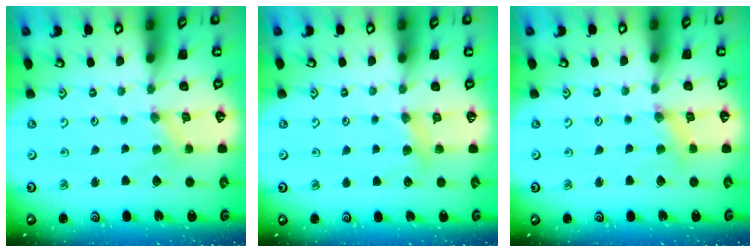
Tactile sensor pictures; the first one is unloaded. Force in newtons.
{"total": 5.4, "press": 5.4, "slide": 0.5}
{"total": 1.6, "press": 1.6, "slide": 0.4}